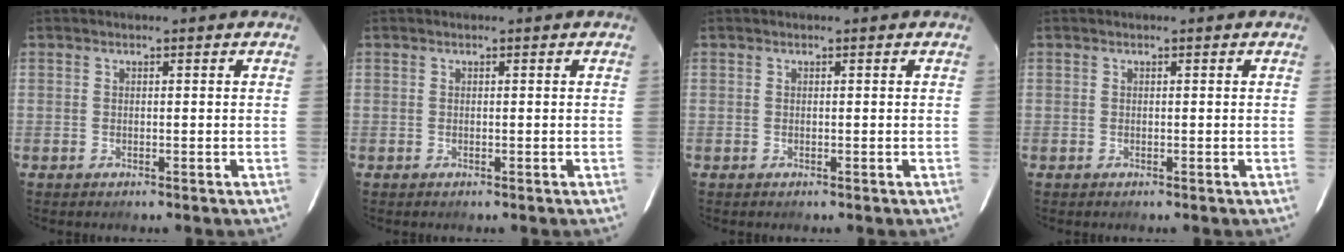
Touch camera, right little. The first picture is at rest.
{"total": 0.0}
{"total": 0.0}
{"total": 0.0}